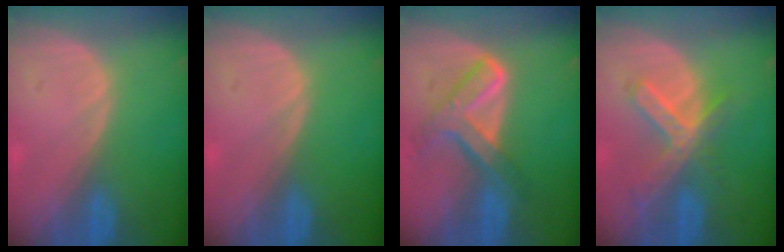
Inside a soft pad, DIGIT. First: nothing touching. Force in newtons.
{"total": 0.0}
{"total": 7.7, "press": 6.5, "slide": 4.2}
{"total": 6.9, "press": 5.9, "slide": 3.5}